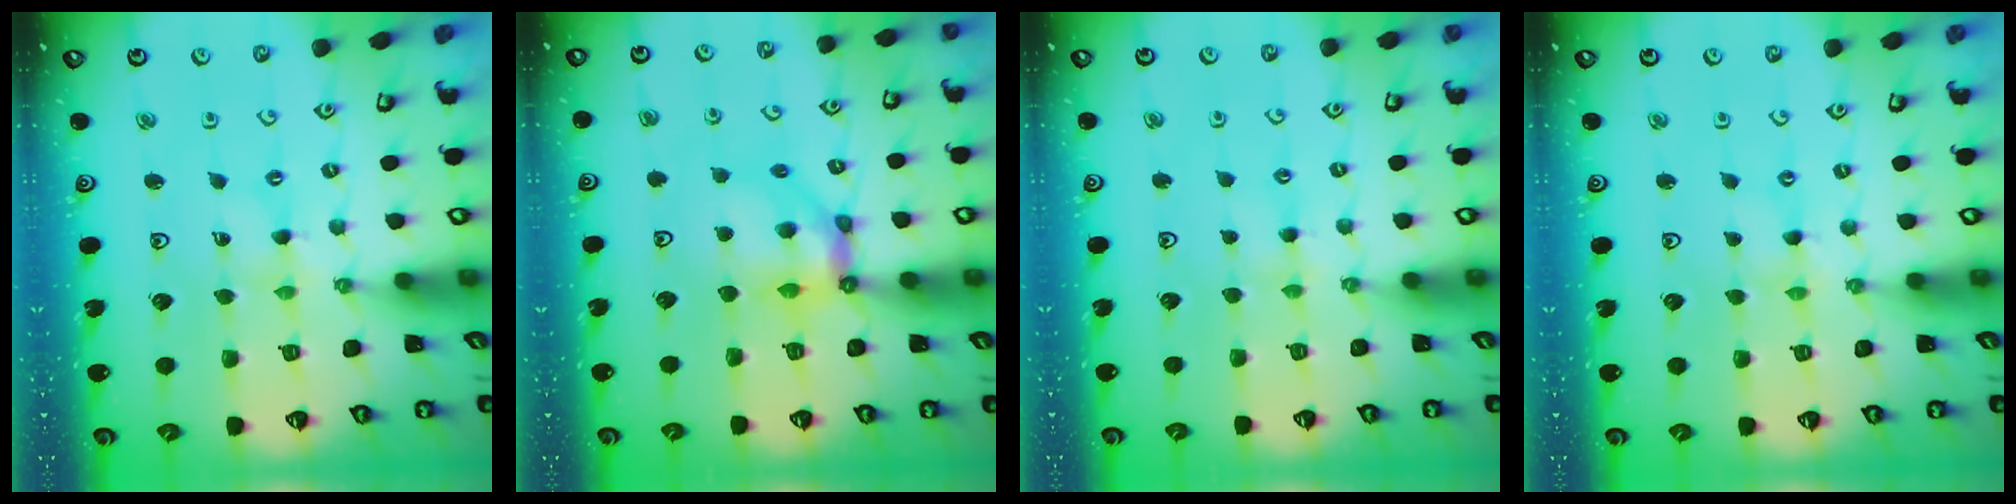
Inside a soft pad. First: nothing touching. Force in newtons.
{"total": 10.1, "press": 10.1, "slide": 0.9}
{"total": 2.5, "press": 2.5, "slide": 0.3}
{"total": 0.0}